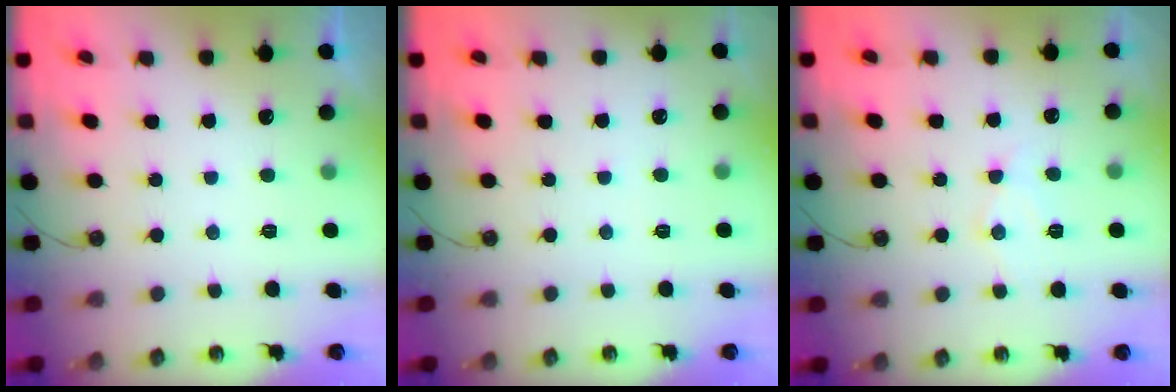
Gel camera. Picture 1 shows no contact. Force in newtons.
{"total": 3.0, "press": 2.9, "slide": 0.4}
{"total": 8.7, "press": 8.6, "slide": 0.8}